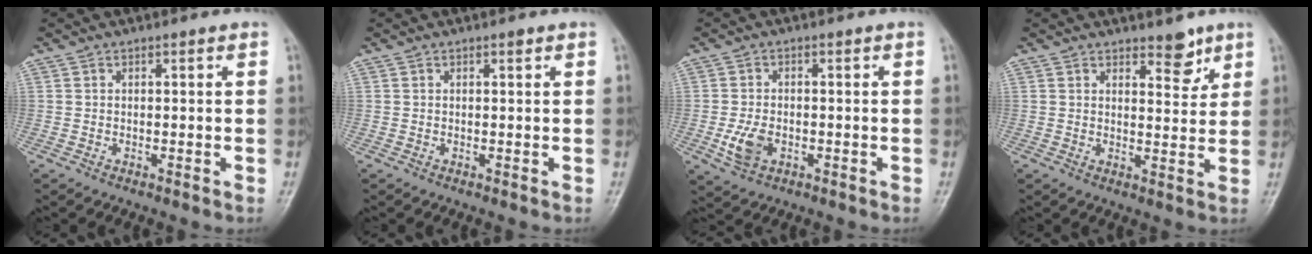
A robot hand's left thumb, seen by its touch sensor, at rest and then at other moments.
{"total": 1.5, "force": [1.0, 0.6, 1.0], "torque": [-0.008, -0.003, 0.013]}
{"total": 4.9, "force": [-1.4, 3.3, 3.3], "torque": [-0.064, 0.000, -0.022]}
{"total": 4.5, "force": [3.2, 2.0, 2.4], "torque": [-0.006, -0.023, 0.047]}